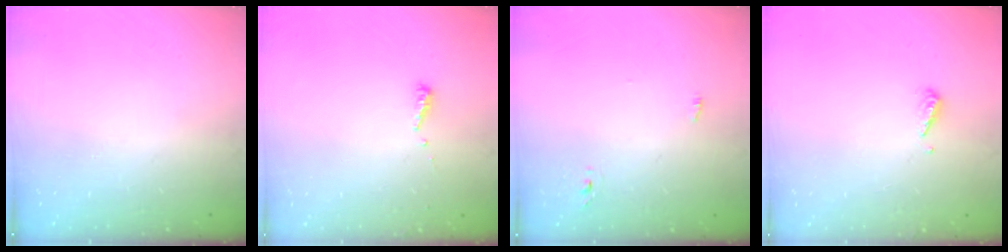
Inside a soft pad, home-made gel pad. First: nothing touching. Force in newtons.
{"total": 5.3, "press": 5.3, "slide": 0.5}
{"total": 2.7, "press": 2.6, "slide": 0.8}
{"total": 4.0, "press": 3.9, "slide": 0.3}